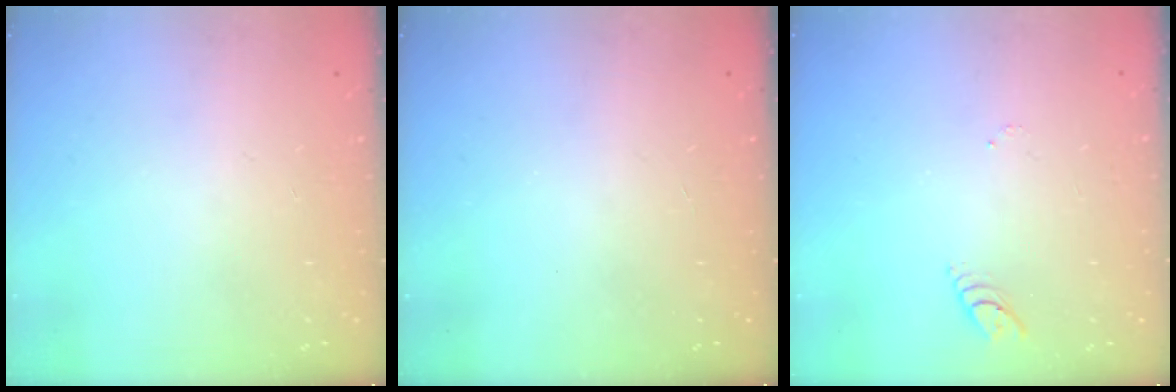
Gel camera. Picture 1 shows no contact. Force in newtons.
{"total": 0.0}
{"total": 3.0, "press": 3.0, "slide": 0.3}